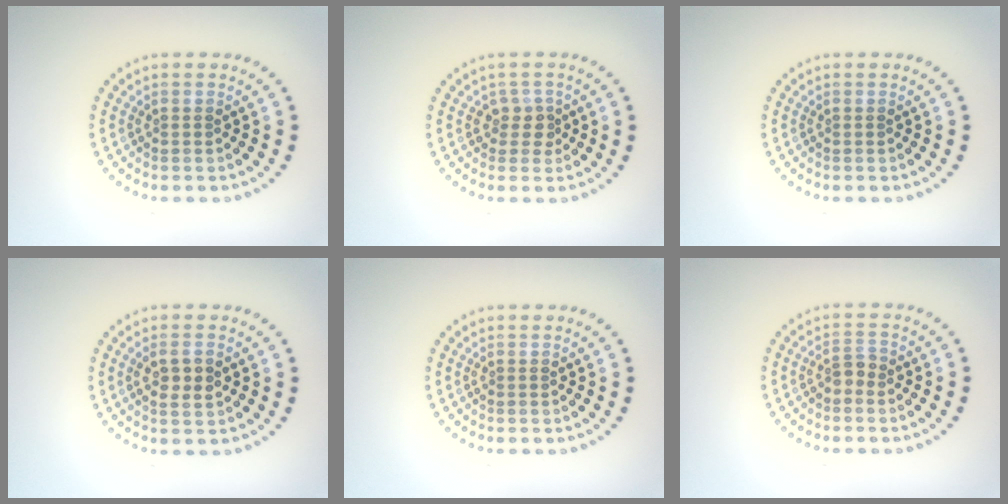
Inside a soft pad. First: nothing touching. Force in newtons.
{"total": 1.7, "press": 1.3, "slide": 1.1}
{"total": 0.0}
{"total": 2.4, "press": 2.4, "slide": 0.3}
{"total": 0.0}
{"total": 1.4, "press": 1.2, "slide": 0.6}